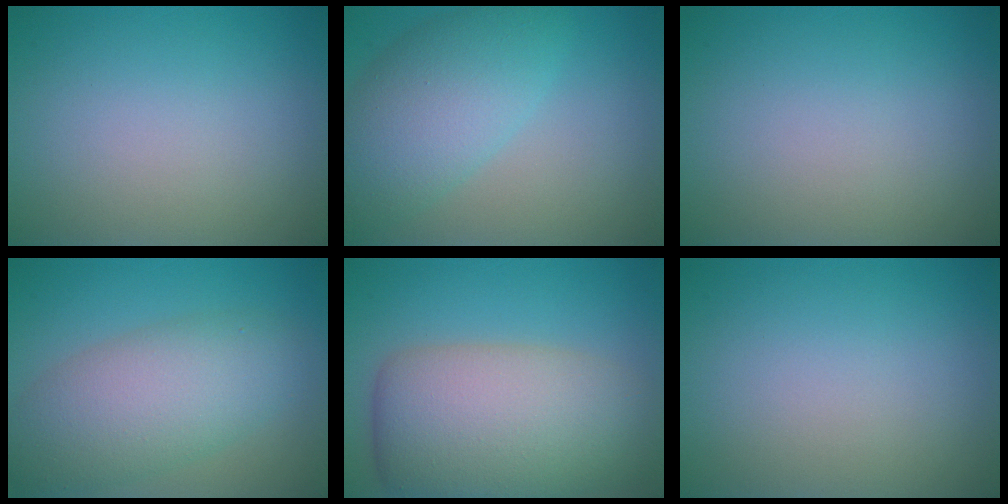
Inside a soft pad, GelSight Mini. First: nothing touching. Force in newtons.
{"total": 6.5, "press": 6.5, "slide": 0.2}
{"total": 0.0}
{"total": 6.8, "press": 6.8, "slide": 0.3}
{"total": 10.1, "press": 10.1, "slide": 0.5}
{"total": 0.0}